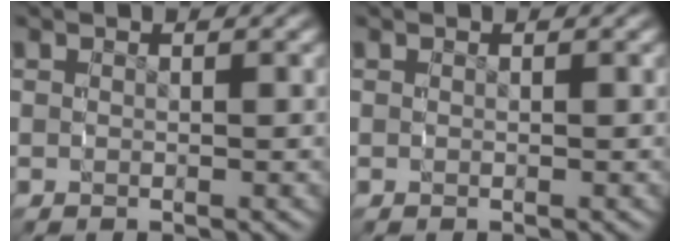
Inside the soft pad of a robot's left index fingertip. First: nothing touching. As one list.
[{"total": 0.0}]